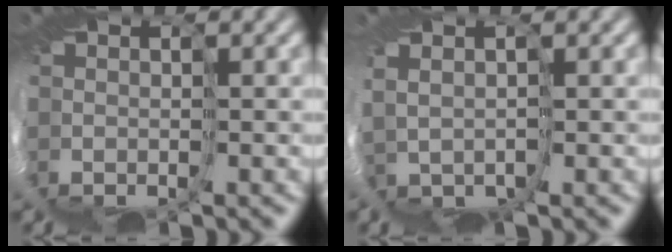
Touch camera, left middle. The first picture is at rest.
{"total": 1.7, "force": [1.7, 0.4, -0.1], "torque": [0.003, 0.010, 0.019]}